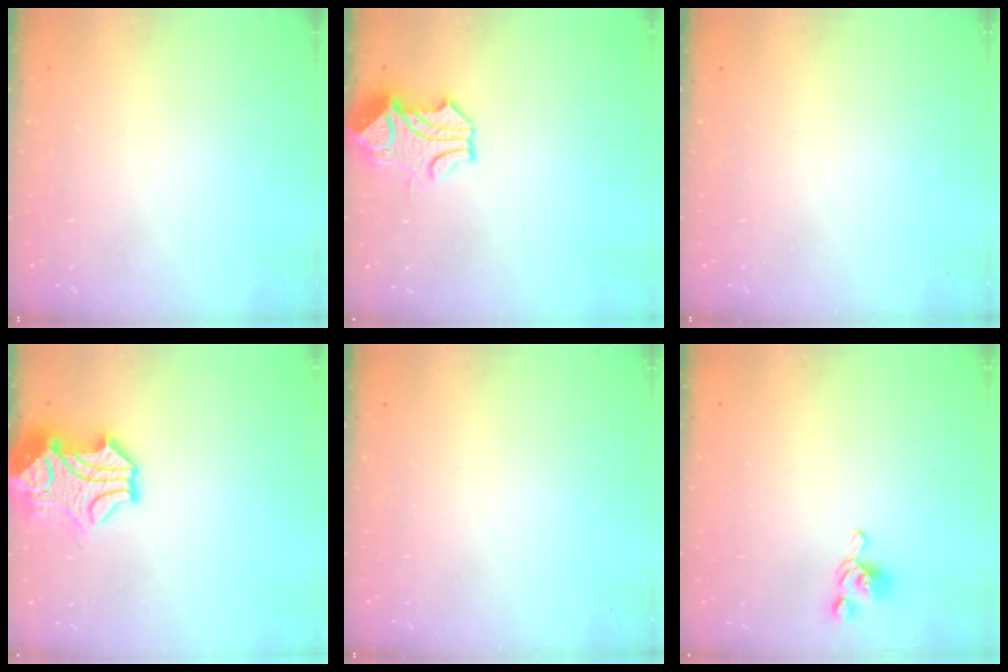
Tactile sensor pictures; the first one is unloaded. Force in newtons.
{"total": 1.5, "press": 0.8, "slide": 1.3}
{"total": 0.0}
{"total": 6.2, "press": 6.0, "slide": 1.3}
{"total": 0.0}
{"total": 2.6, "press": 2.5, "slide": 0.7}